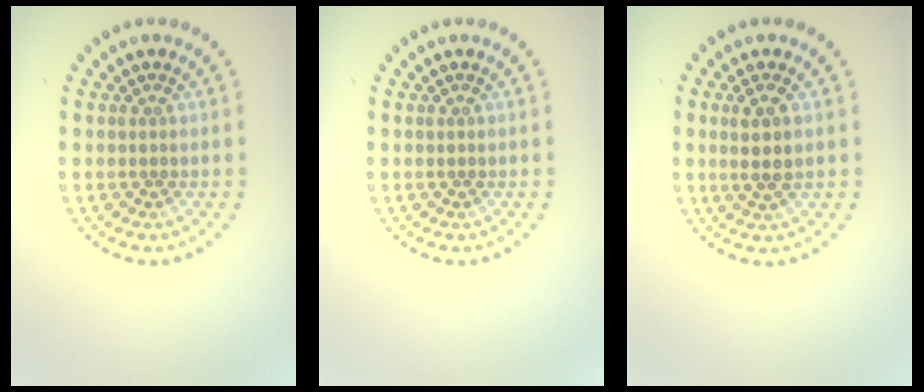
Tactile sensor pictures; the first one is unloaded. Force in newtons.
{"total": 0.0}
{"total": 2.3, "press": 2.1, "slide": 0.9}